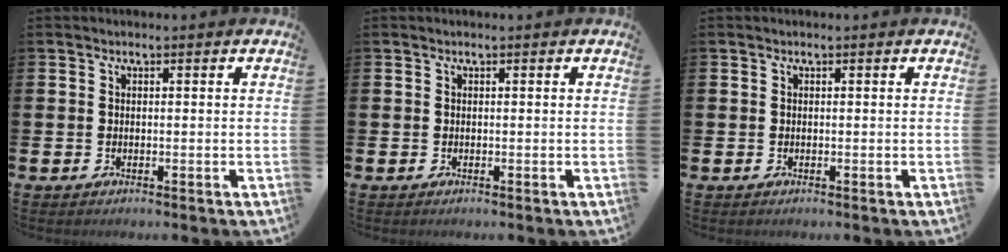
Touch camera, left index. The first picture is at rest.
{"total": 0.0}
{"total": 0.0}